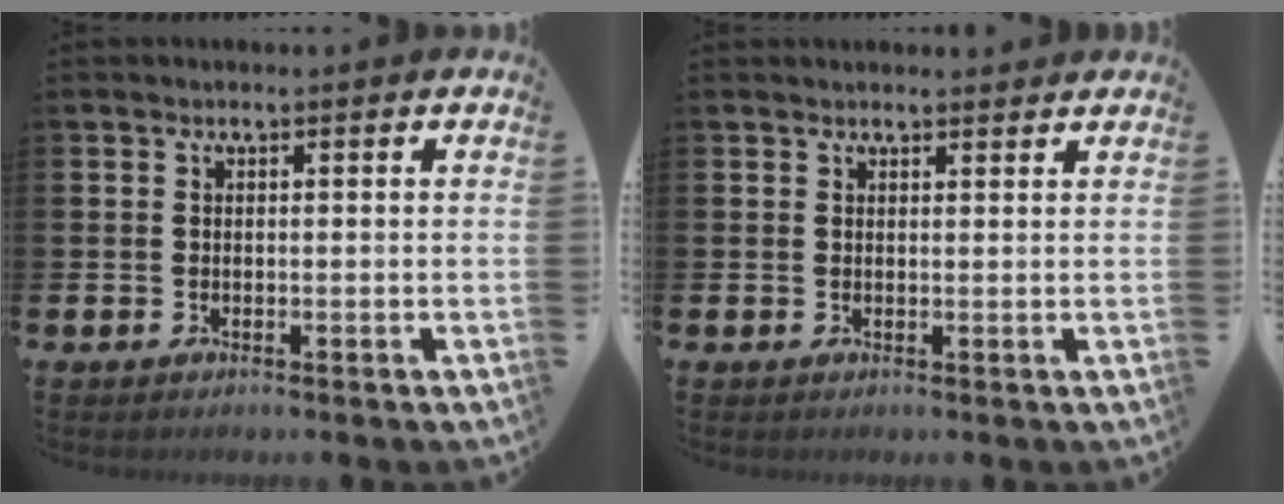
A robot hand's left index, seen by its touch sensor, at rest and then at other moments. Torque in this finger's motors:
{"motor_torque": [0.78, -1.36, 0.10, 0.09]}